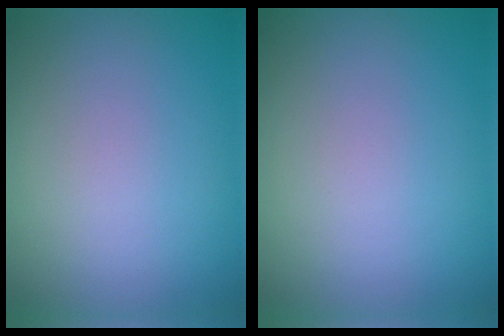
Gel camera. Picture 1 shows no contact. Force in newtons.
{"total": 0.0}